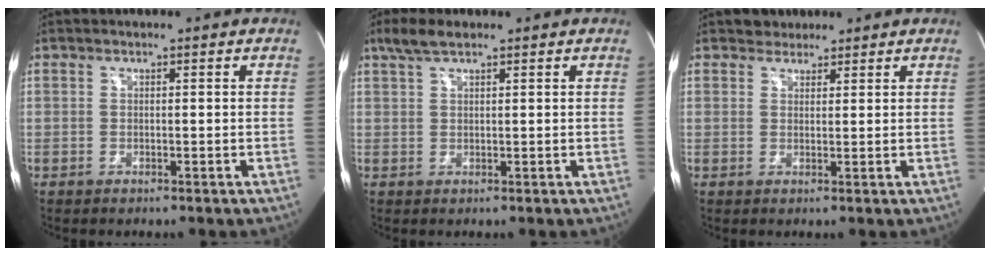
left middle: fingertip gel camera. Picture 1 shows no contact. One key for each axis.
{"total": 3.6, "fx": 2.6, "fy": 0.9, "fz": 2.3, "tx": -0.056, "ty": 0.015, "tz": 0.054}
{"total": 2.2, "fx": 1.7, "fy": 1.4, "fz": -0.2, "tx": 0.007, "ty": 0.008, "tz": 0.023}